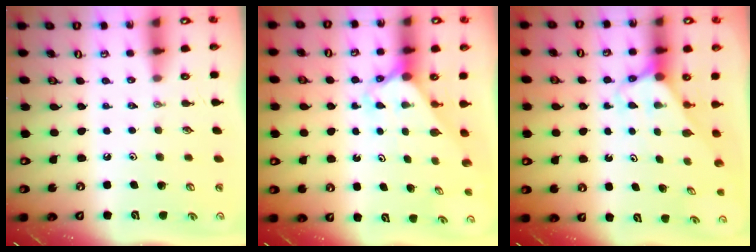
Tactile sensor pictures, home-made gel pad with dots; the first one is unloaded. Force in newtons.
{"total": 2.3, "press": 2.3, "slide": 0.1}
{"total": 2.6, "press": 2.6, "slide": 0.1}